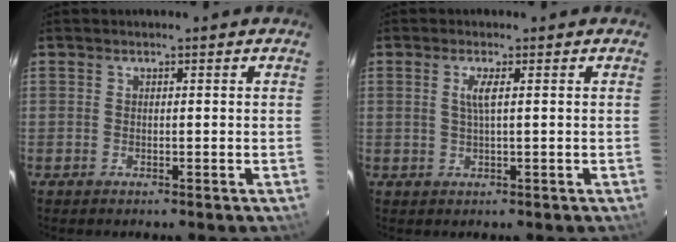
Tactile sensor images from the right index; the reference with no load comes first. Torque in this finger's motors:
{"motor_torque": [0.03, -0.01, 0.07, 0.04]}